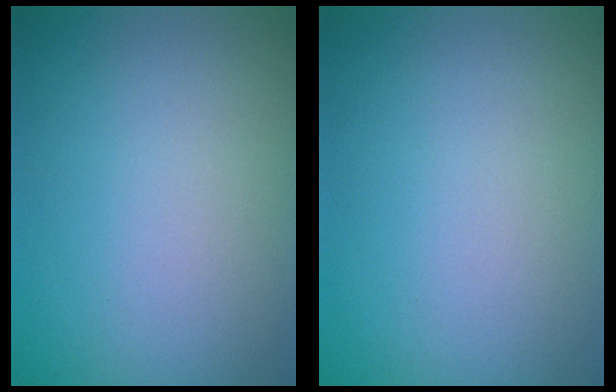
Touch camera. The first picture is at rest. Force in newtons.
{"total": 0.0}